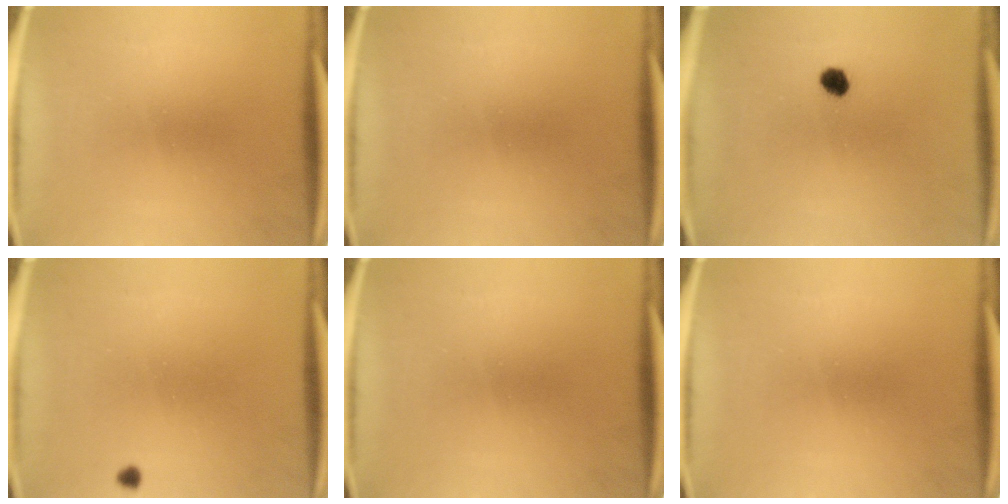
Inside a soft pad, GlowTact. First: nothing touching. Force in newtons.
{"total": 0.0}
{"total": 2.5}
{"total": 0.7}
{"total": 0.0}
{"total": 0.0}